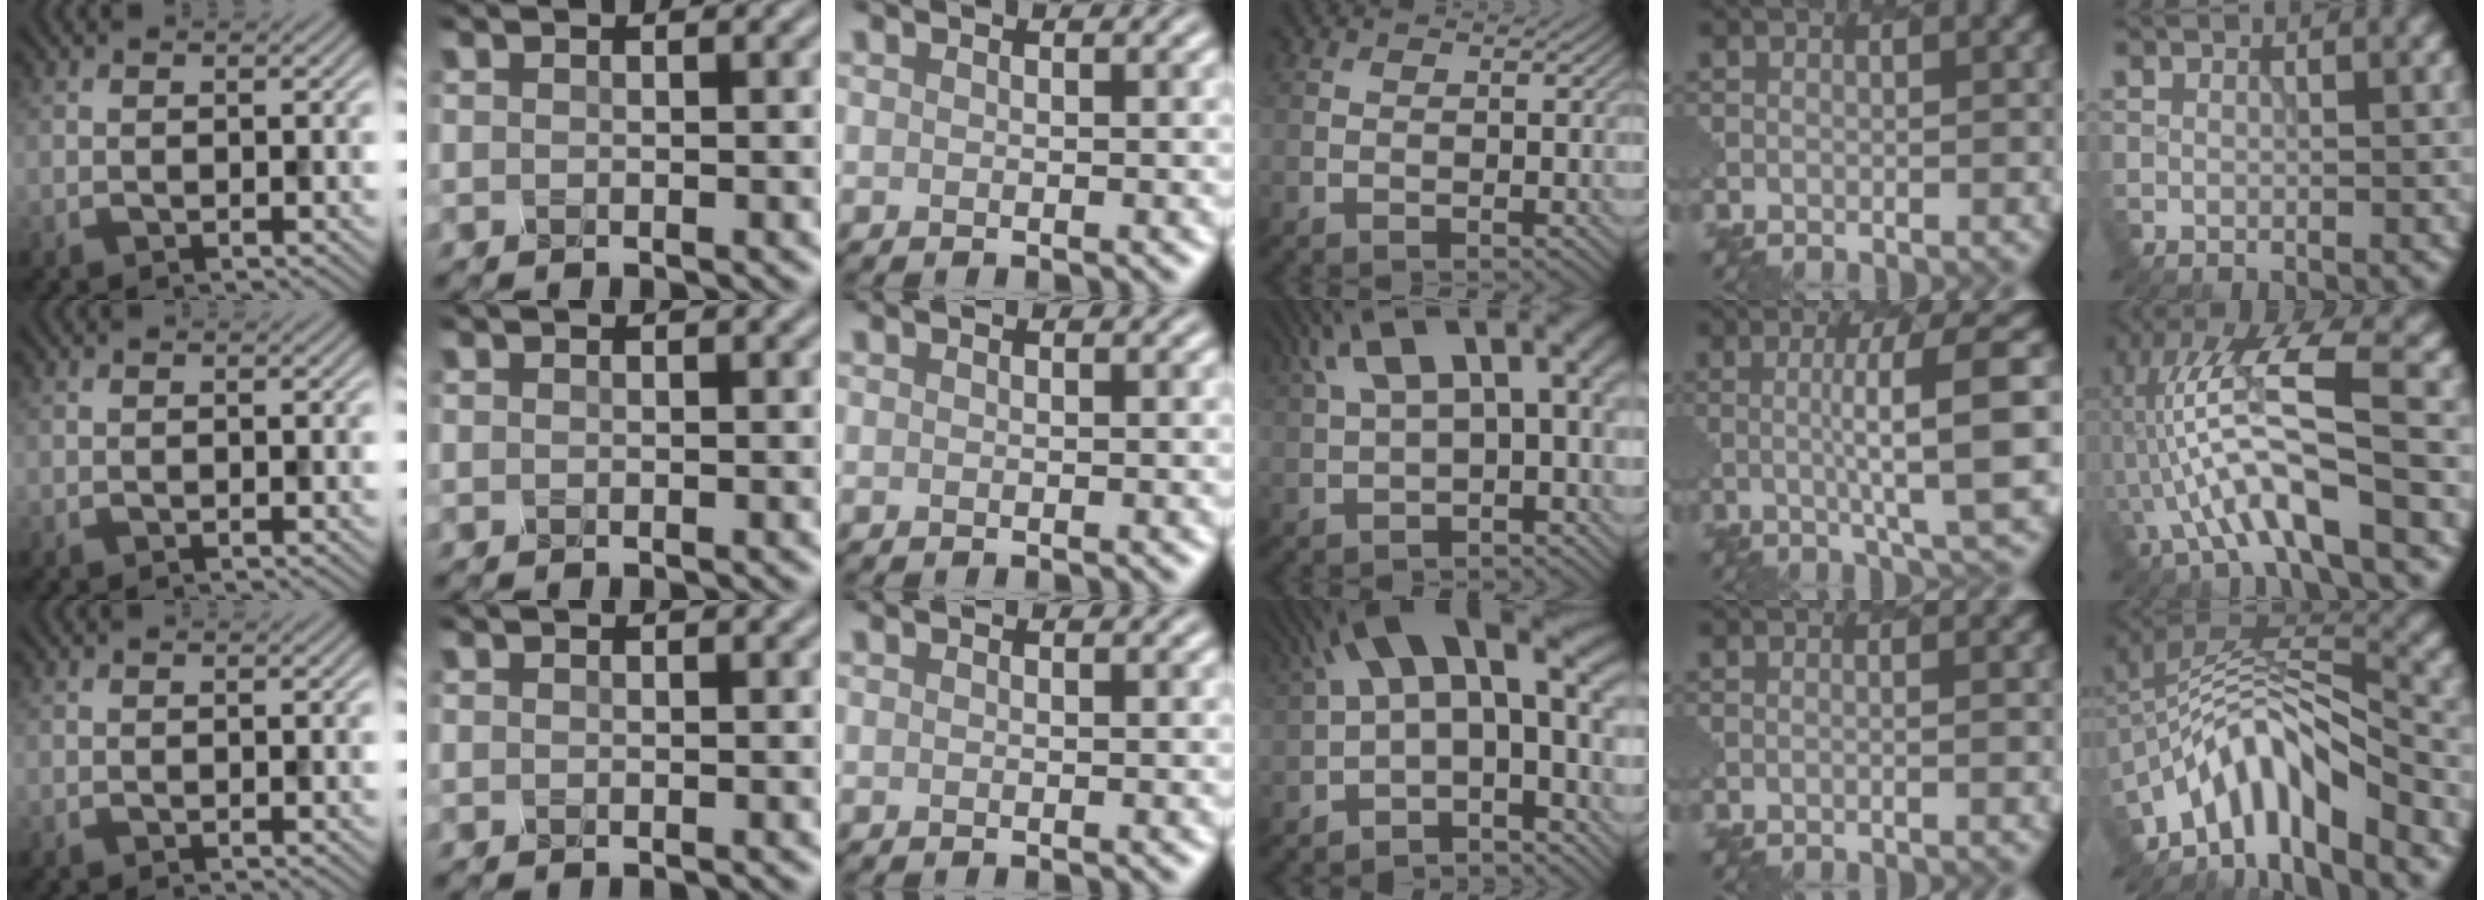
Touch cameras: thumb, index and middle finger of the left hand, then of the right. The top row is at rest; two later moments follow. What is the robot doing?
{"motion": "dispense", "object": "oil cruet"}